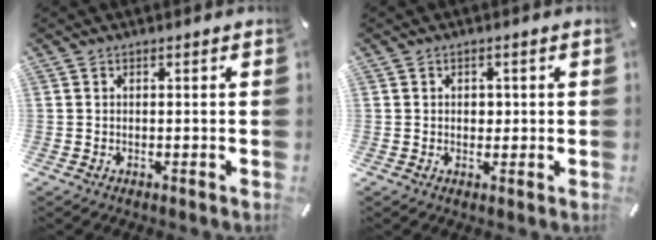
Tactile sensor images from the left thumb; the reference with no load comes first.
{"total": 1.9, "force": [0.1, 1.6, 1.1], "torque": [-0.007, -0.001, -0.003]}